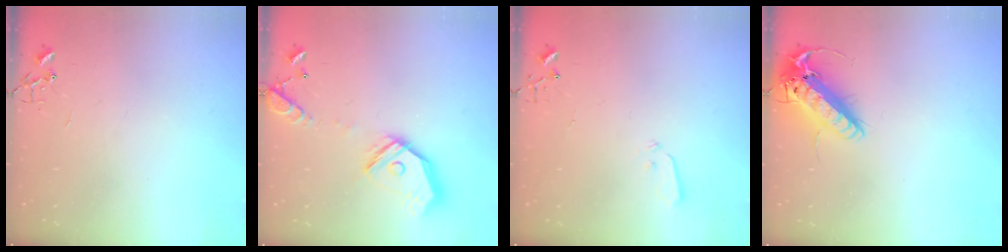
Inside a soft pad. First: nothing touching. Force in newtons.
{"total": 16.6, "press": 16.4, "slide": 2.8}
{"total": 3.5, "press": 3.4, "slide": 0.6}
{"total": 16.7, "press": 16.4, "slide": 3.1}